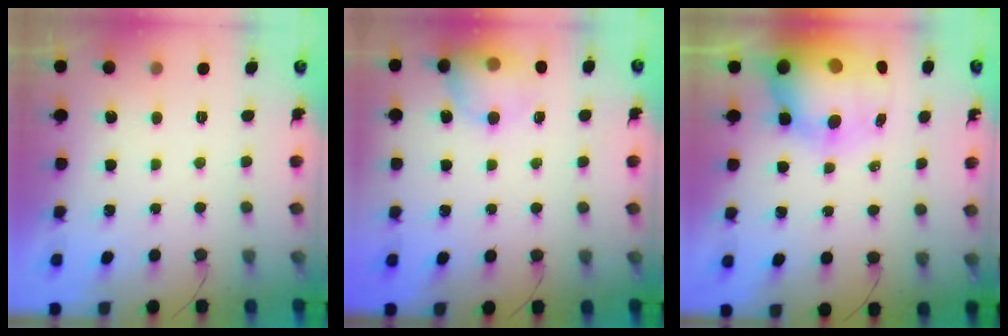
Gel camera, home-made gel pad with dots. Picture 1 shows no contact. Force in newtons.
{"total": 12.7, "press": 12.5, "slide": 2.0}
{"total": 15.7, "press": 15.3, "slide": 3.8}